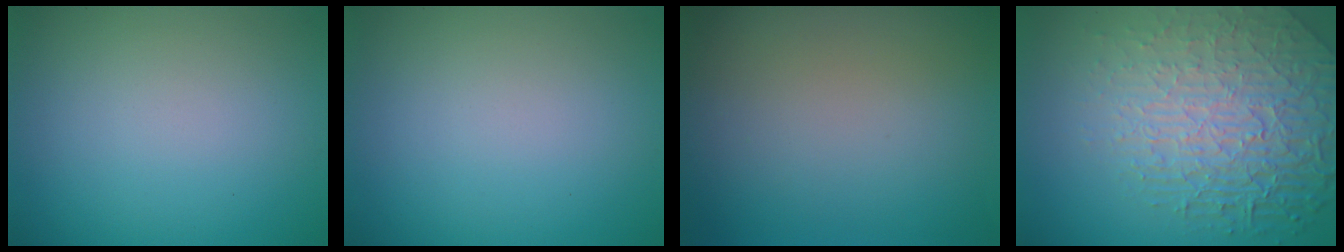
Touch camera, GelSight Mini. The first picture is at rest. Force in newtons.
{"total": 0.0}
{"total": 0.0}
{"total": 9.0, "press": 6.0, "slide": 6.6}